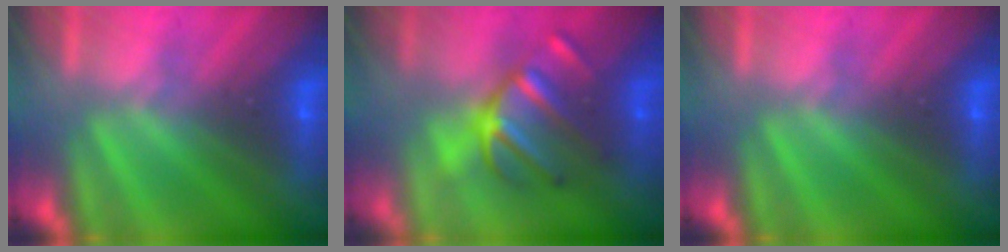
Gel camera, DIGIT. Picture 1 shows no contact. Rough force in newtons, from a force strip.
{"total": 2.8}
{"total": 0.0}